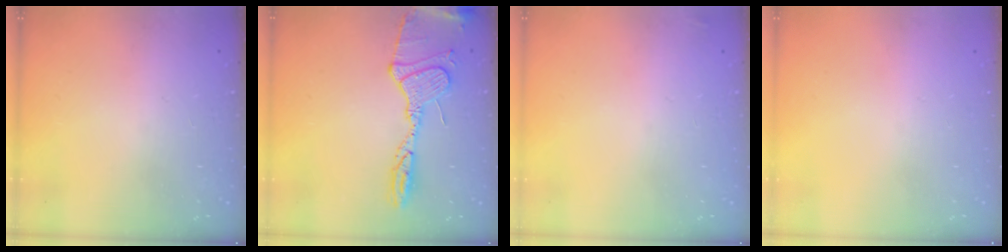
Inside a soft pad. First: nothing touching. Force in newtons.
{"total": 14.7, "press": 14.6, "slide": 1.2}
{"total": 2.5, "press": 2.4, "slide": 0.8}
{"total": 0.0}